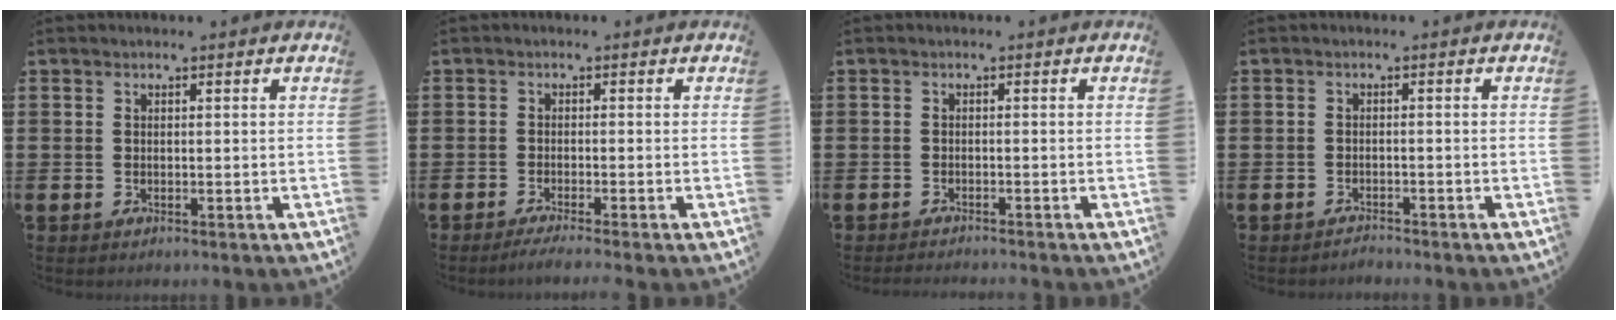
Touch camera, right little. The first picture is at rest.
{"total": 1.5, "force": [-1.1, 0.0, 1.0], "torque": [-0.014, -0.001, -0.020]}
{"total": 0.9, "force": [-0.9, -0.1, 0.1], "torque": [-0.001, -0.002, -0.018]}
{"total": 1.3, "force": [-1.2, -0.1, -0.1], "torque": [-0.002, 0.001, -0.025]}